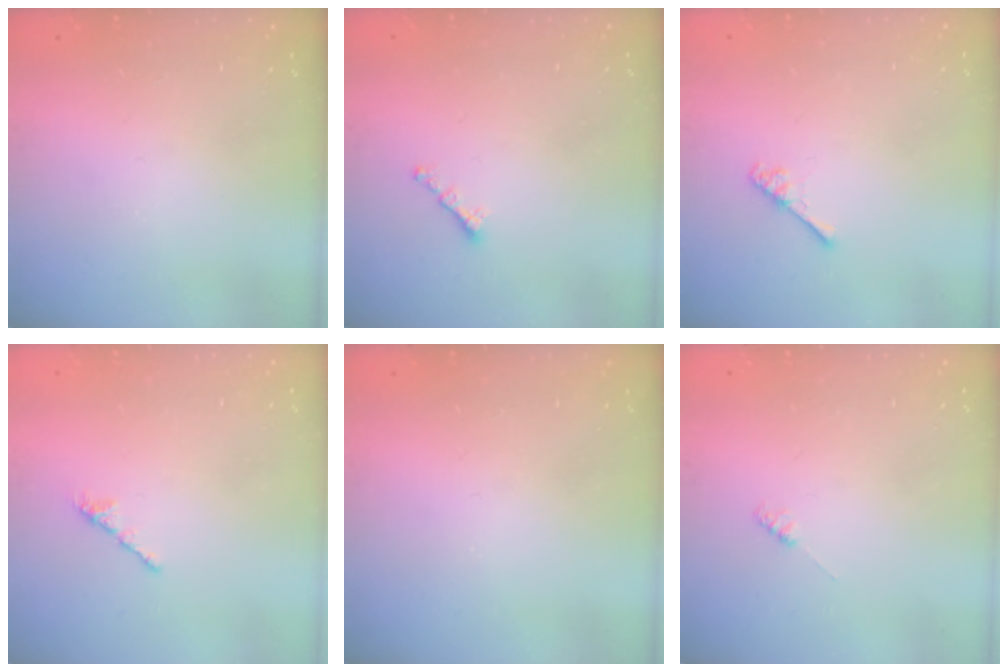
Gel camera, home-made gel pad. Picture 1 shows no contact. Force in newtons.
{"total": 0.8, "press": 0.7, "slide": 0.4}
{"total": 2.9, "press": 2.9, "slide": 0.4}
{"total": 2.1, "press": 2.0, "slide": 0.7}
{"total": 0.0}
{"total": 2.3, "press": 2.3, "slide": 0.3}